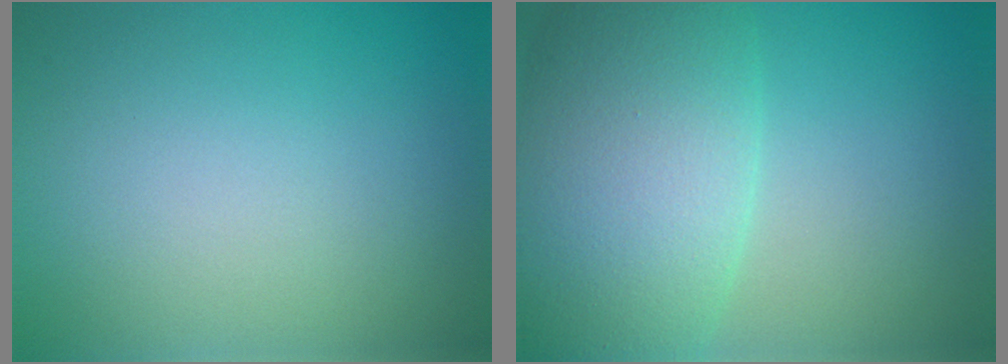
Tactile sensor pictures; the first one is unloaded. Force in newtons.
{"total": 10.6, "press": 10.5, "slide": 0.4}